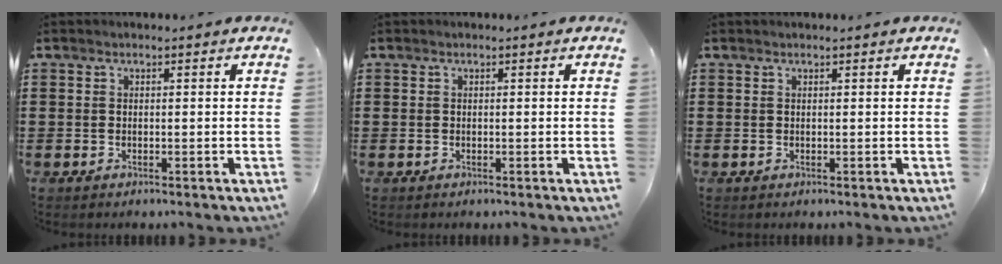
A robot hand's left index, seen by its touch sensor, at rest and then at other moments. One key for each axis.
{"total": 0.0}
{"total": 0.0}